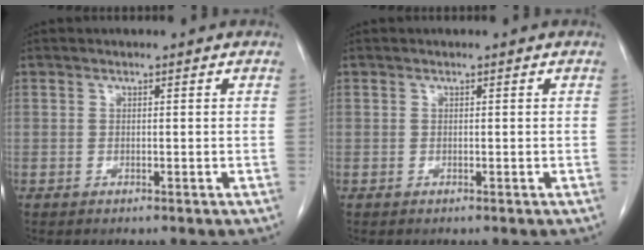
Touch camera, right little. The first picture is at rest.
{"total": 0.0}